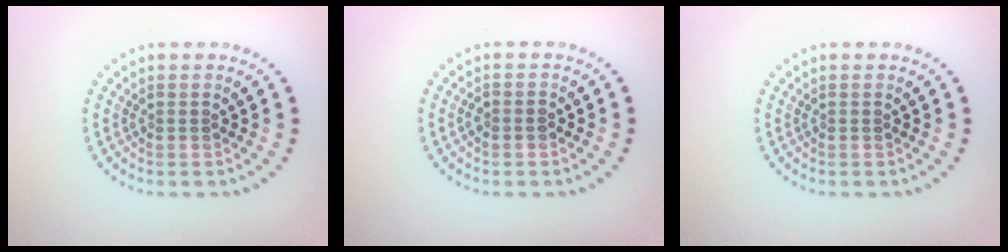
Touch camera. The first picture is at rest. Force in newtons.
{"total": 1.0, "press": 0.9, "slide": 0.3}
{"total": 0.0}